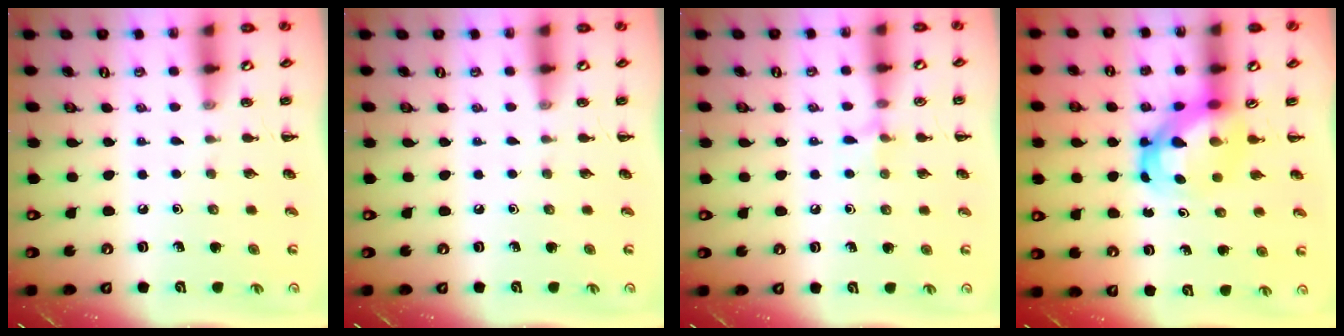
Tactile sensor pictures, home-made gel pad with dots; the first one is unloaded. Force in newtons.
{"total": 0.0}
{"total": 5.6, "press": 5.4, "slide": 1.5}
{"total": 5.6, "press": 5.4, "slide": 1.5}